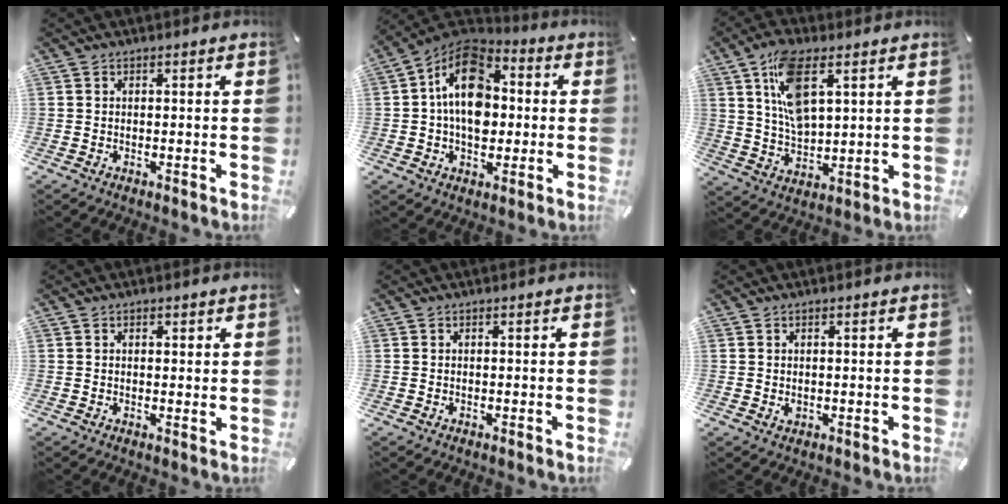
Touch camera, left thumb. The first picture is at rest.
{"total": 16.3, "force": [0.9, 11.4, 11.6], "torque": [-0.214, 0.002, 0.012]}
{"total": 12.0, "force": [5.4, 5.8, 9.1], "torque": [-0.189, -0.010, 0.093]}
{"total": 1.3, "force": [0.5, 0.8, 1.0], "torque": [-0.013, -0.001, 0.007]}
{"total": 0.0}
{"total": 0.9, "force": [0.1, 0.7, 0.5], "torque": [-0.004, -0.001, -0.001]}